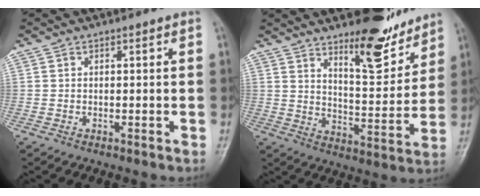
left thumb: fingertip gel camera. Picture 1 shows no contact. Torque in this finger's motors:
{"motor_torque": [0.15, -0.15, -0.16, -0.40, 0.13]}